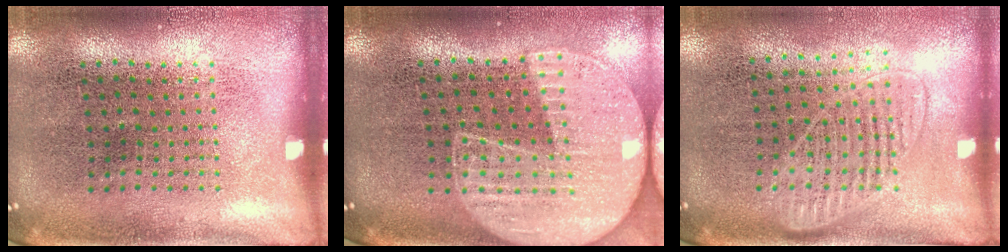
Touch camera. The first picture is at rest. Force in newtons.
{"total": 1.7, "press": 1.6, "slide": 0.7}
{"total": 1.4, "press": 1.3, "slide": 0.6}